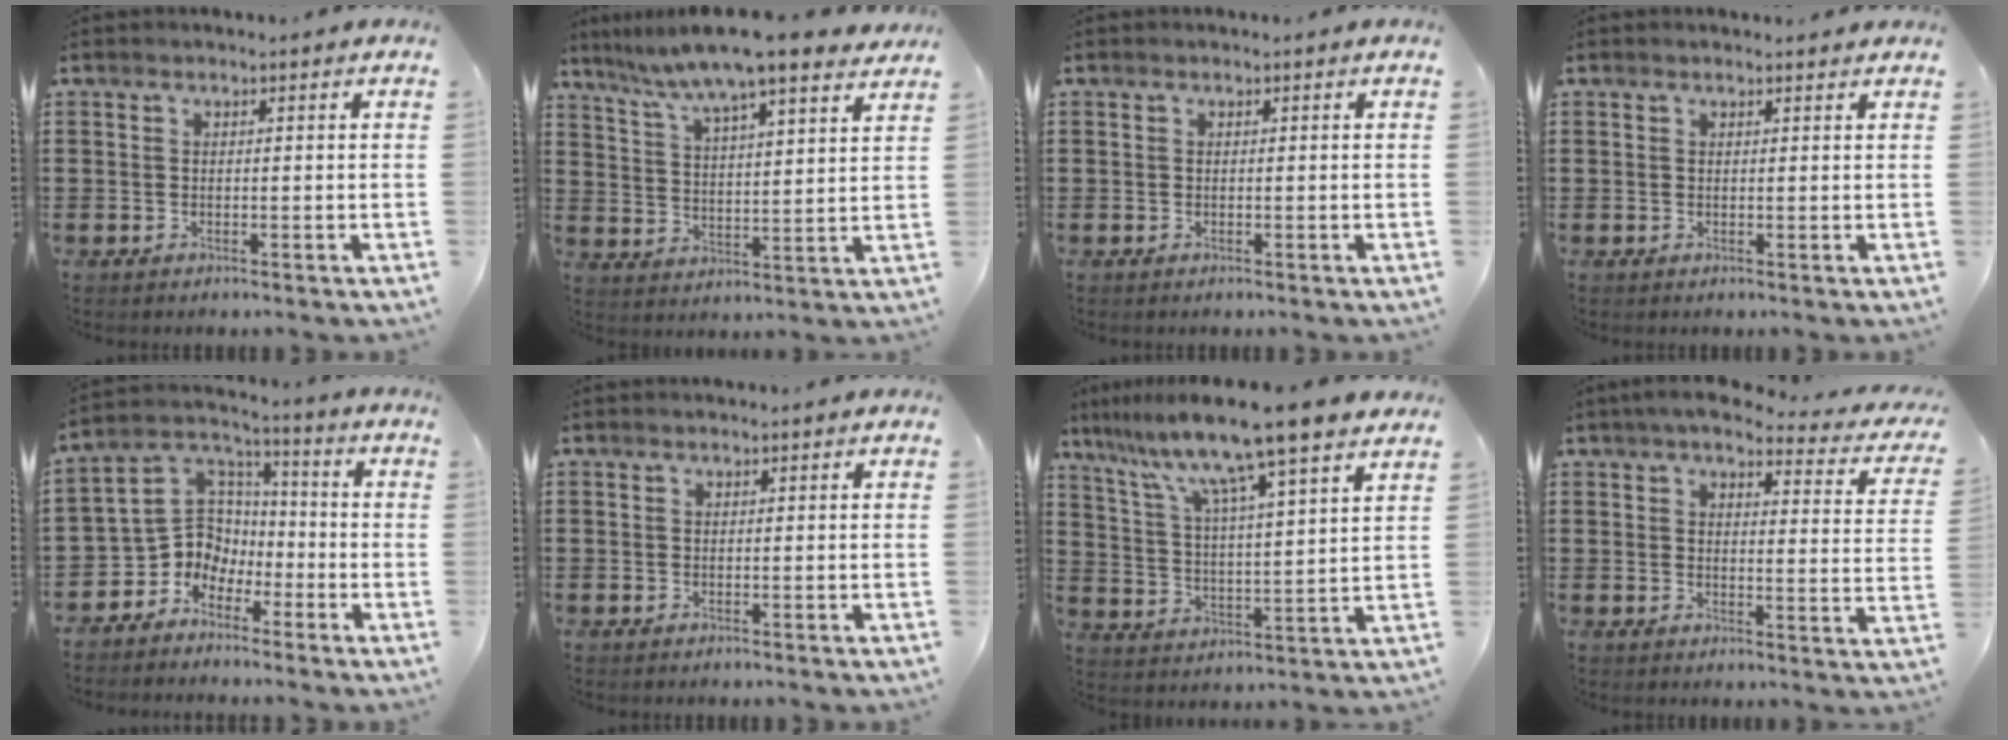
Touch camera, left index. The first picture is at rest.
{"total": 8.5, "force": [7.4, 0.0, 4.2], "torque": [-0.110, -0.033, 0.123]}
{"total": 0.0}
{"total": 0.6, "force": [0.5, 0.0, 0.2], "torque": [-0.004, -0.001, 0.012]}
{"total": 7.2, "force": [-3.5, 6.0, 1.9], "torque": [-0.075, -0.005, -0.075]}
{"total": 0.0}
{"total": 10.9, "force": [9.0, -0.8, 6.2], "torque": [-0.146, -0.060, 0.142]}
{"total": 5.4, "force": [4.5, 0.5, 2.9], "torque": [-0.066, -0.020, 0.075]}